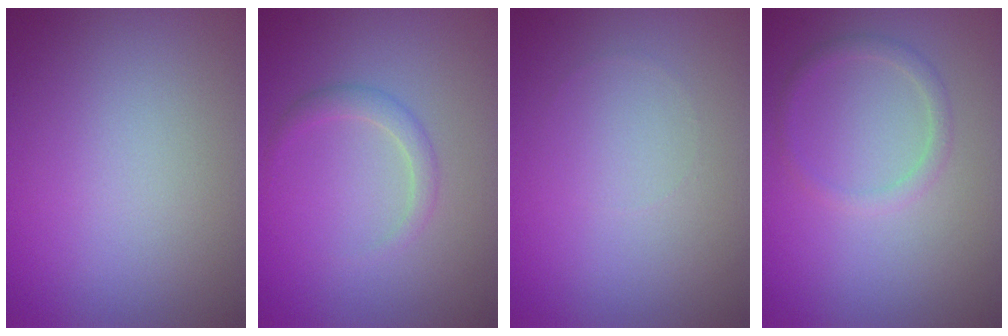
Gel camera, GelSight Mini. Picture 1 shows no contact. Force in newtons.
{"total": 1.6, "press": 1.6, "slide": 0.1}
{"total": 0.0}
{"total": 1.3, "press": 1.3, "slide": 0.1}